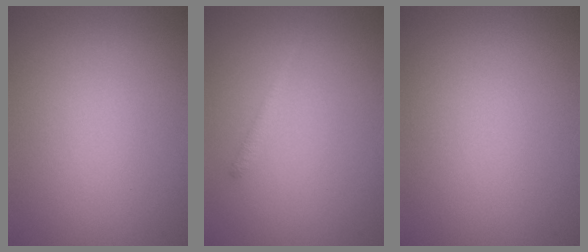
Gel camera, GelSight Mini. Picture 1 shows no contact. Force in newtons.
{"total": 0.9, "press": 0.9, "slide": 0.0}
{"total": 0.0}